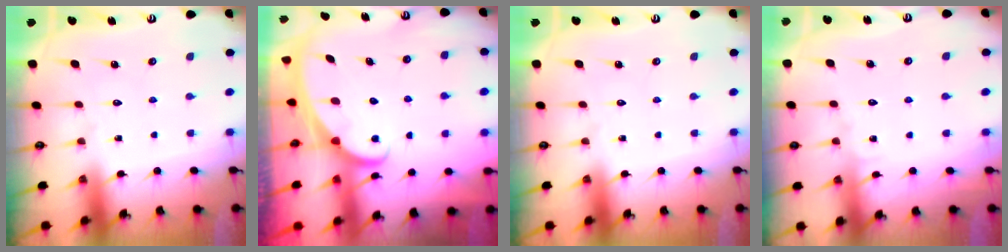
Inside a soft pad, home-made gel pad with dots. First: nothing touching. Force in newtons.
{"total": 2.2, "press": 2.2, "slide": 0.2}
{"total": 0.0}
{"total": 3.7, "press": 3.6, "slide": 0.4}